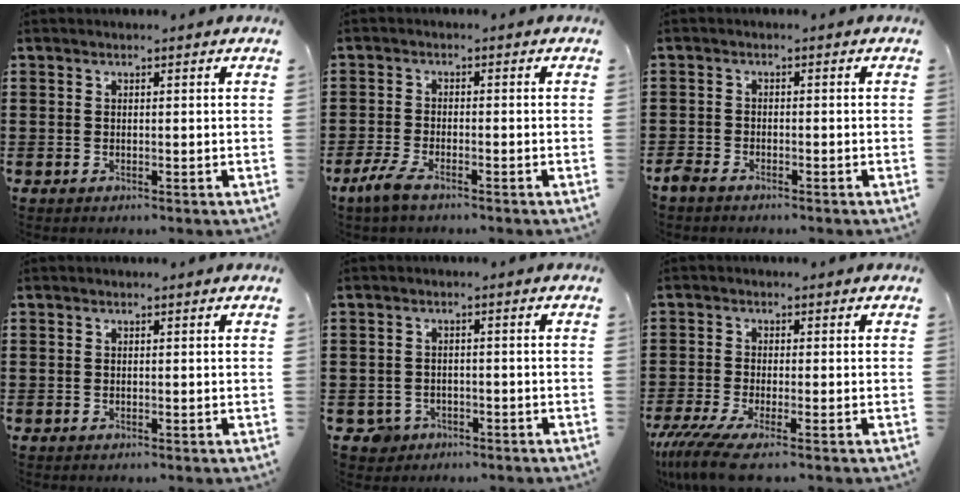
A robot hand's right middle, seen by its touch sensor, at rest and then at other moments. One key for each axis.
{"total": 3.5, "fx": -2.4, "fy": 0.8, "fz": 2.4, "tx": -0.068, "ty": -0.007, "tz": -0.054}
{"total": 1.8, "fx": -1.6, "fy": 0.6, "fz": 0.4, "tx": -0.027, "ty": -0.002, "tz": -0.039}
{"total": 0.0}
{"total": 2.0, "fx": -1.5, "fy": 1.4, "fz": 0.1, "tx": -0.017, "ty": -0.002, "tz": -0.038}
{"total": 4.6, "fx": -3.0, "fy": 0.3, "fz": 3.4, "tx": -0.090, "ty": -0.025, "tz": -0.062}